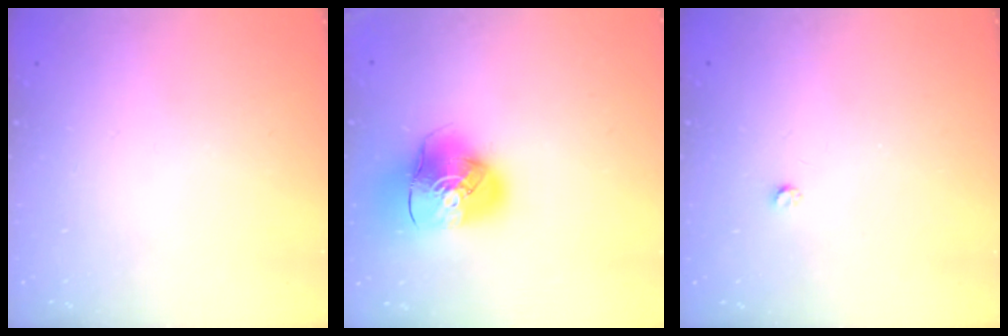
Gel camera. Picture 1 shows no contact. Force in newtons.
{"total": 12.8, "press": 12.7, "slide": 2.0}
{"total": 2.5, "press": 2.5, "slide": 0.4}